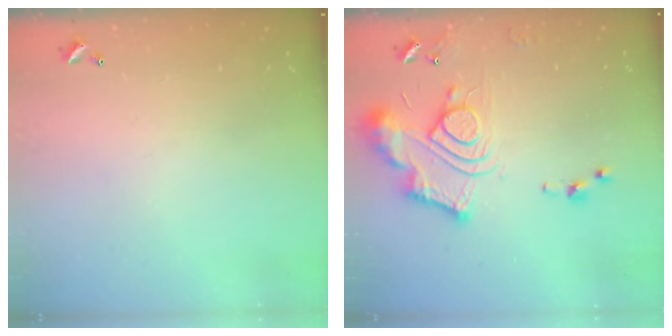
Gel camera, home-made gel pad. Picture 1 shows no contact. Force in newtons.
{"total": 14.1, "press": 14.1, "slide": 1.3}